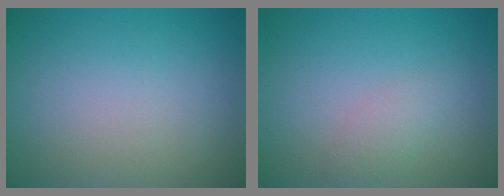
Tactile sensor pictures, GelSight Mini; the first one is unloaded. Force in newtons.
{"total": 1.5, "press": 1.5, "slide": 0.0}